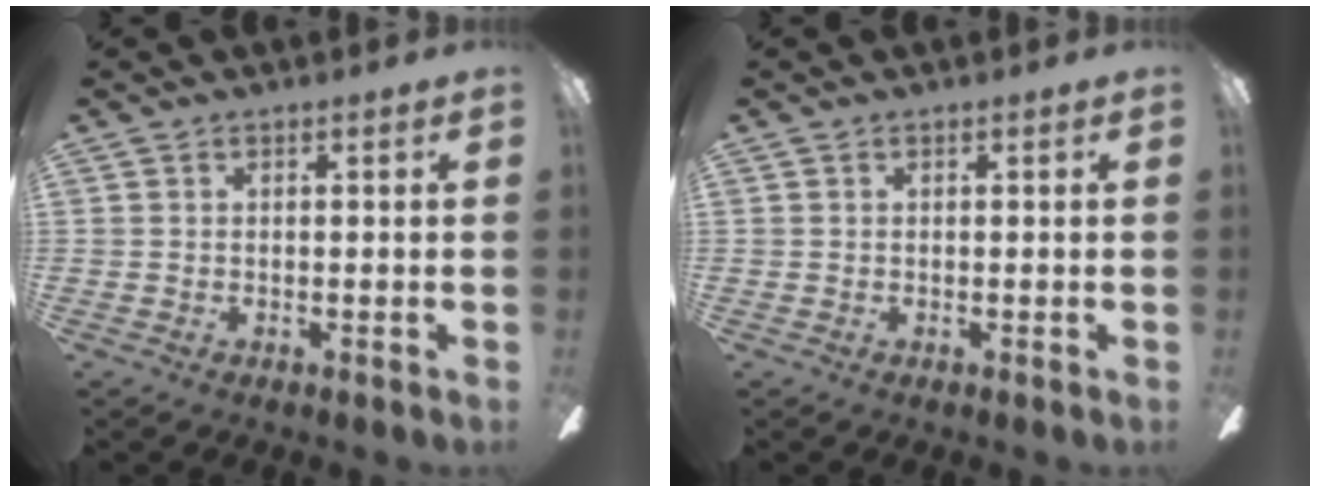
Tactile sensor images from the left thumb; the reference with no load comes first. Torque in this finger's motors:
{"motor_torque": [-0.01, 0.01, -0.23, -0.01, 0.00]}